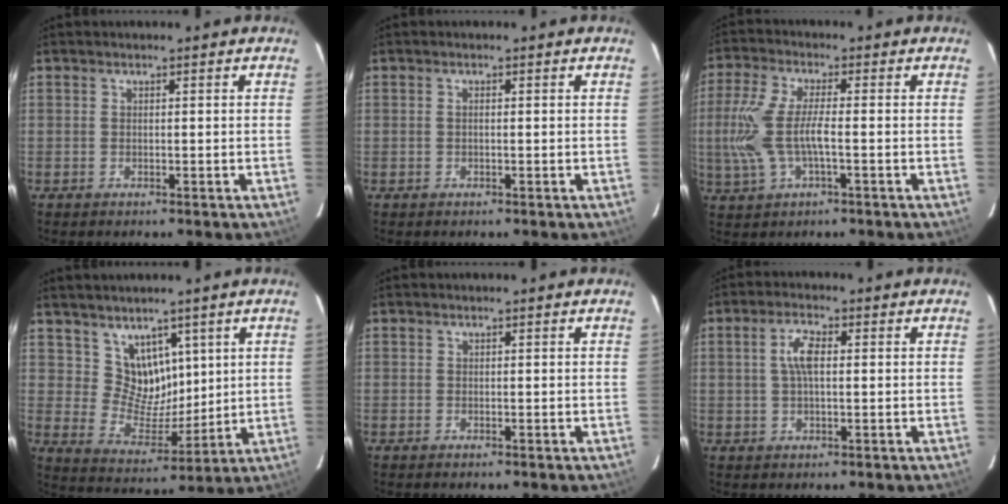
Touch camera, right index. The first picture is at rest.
{"total": 0.5, "force": [0.1, 0.2, 0.5], "torque": [-0.010, 0.004, 0.002]}
{"total": 10.2, "force": [-1.5, 3.2, 9.6], "torque": [-0.211, -0.003, -0.028]}
{"total": 8.5, "force": [4.8, 6.4, 2.8], "torque": [-0.041, 0.002, 0.103]}
{"total": 0.0}
{"total": 4.4, "force": [0.6, 1.7, 4.0], "torque": [-0.081, 0.010, 0.012]}